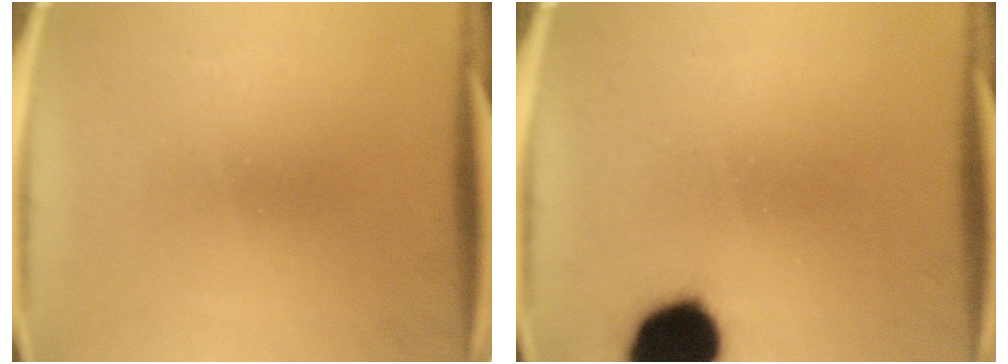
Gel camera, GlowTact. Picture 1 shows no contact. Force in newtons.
{"total": 15.8}